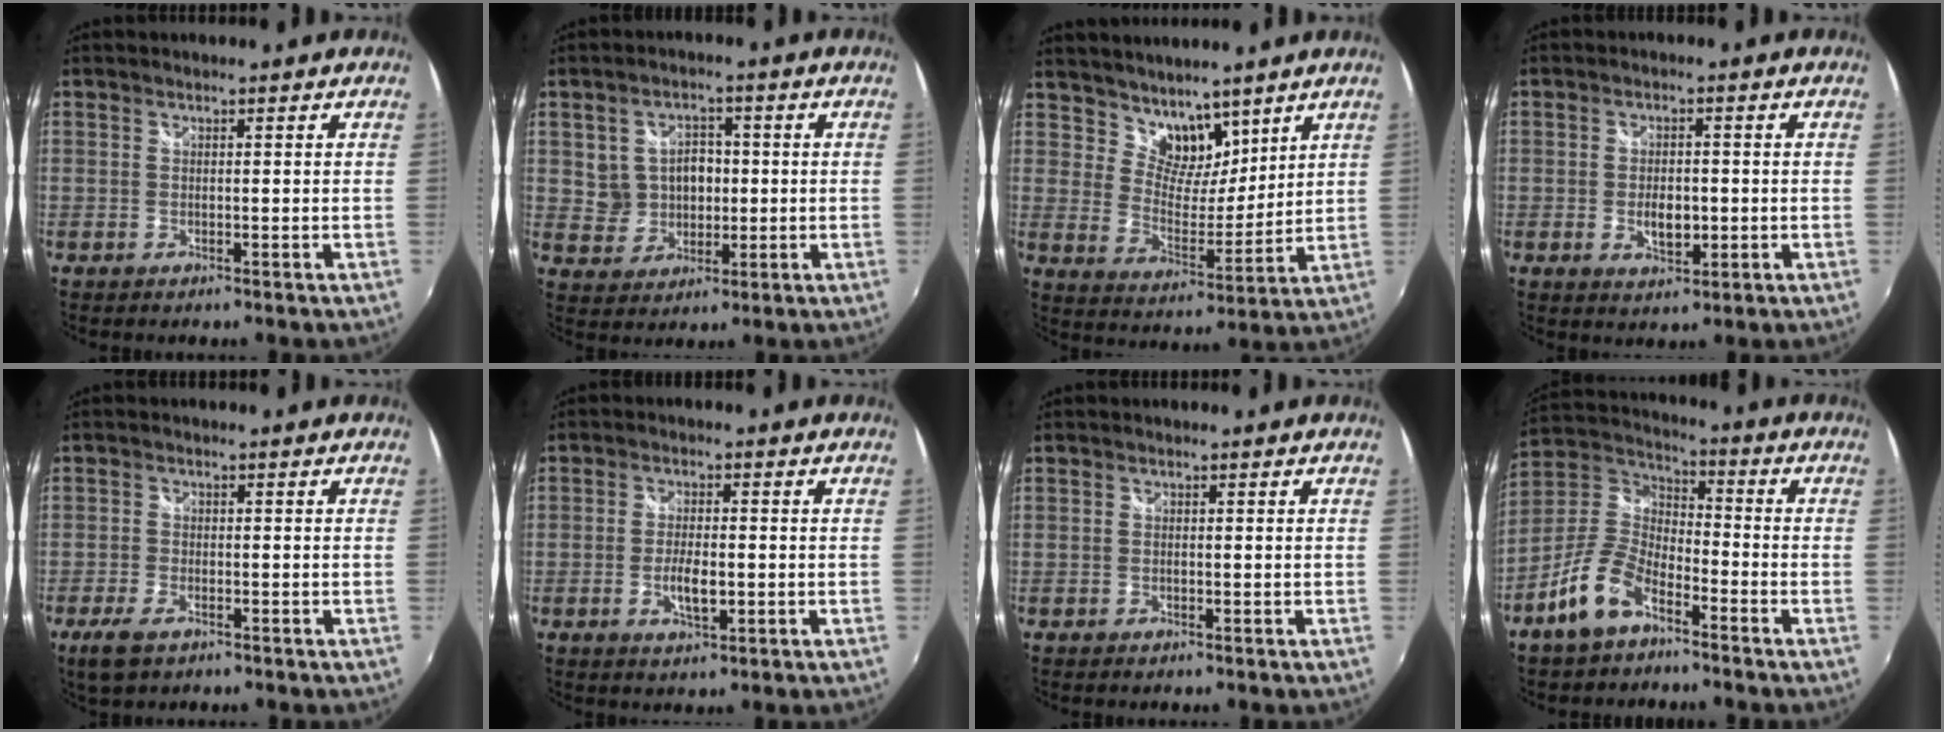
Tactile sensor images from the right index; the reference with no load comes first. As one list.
[{"total": 7.0, "force": [0.8, 6.2, 3.1], "torque": [-0.061, 0.015, 0.028]}, {"total": 9.3, "force": [7.1, 5.0, 3.4], "torque": [-0.048, -0.001, 0.128]}, {"total": 4.7, "force": [-0.8, 2.6, 3.8], "torque": [-0.068, -0.002, -0.012]}, {"total": 4.9, "force": [-3.1, 2.3, 3.1], "torque": [-0.079, -0.011, -0.057]}, {"total": 4.8, "force": [-1.2, 1.7, 4.3], "torque": [-0.085, -0.003, -0.021]}, {"total": 0.0}, {"total": 11.1, "force": [-6.7, 5.2, 7.1], "torque": [-0.163, 0.011, -0.133]}]